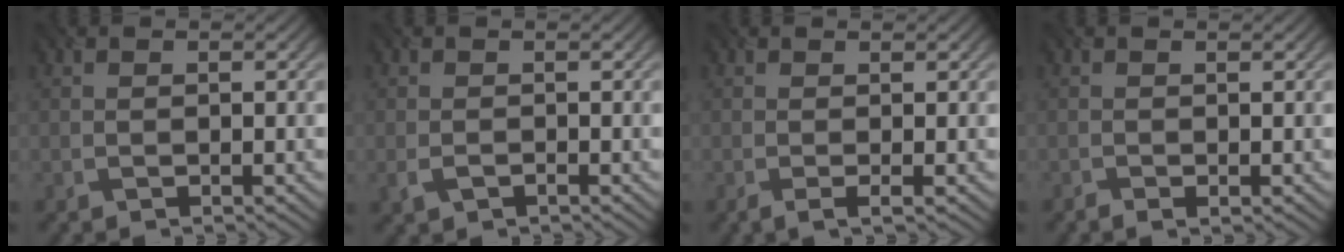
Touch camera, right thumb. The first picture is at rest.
{"total": 1.6, "force": [-0.7, 1.0, 1.1], "torque": [-0.028, -0.005, -0.014]}
{"total": 1.7, "force": [-0.3, 0.3, 1.6], "torque": [-0.029, -0.003, -0.009]}
{"total": 0.8, "force": [-0.3, 0.2, 0.7], "torque": [-0.016, -0.003, -0.005]}